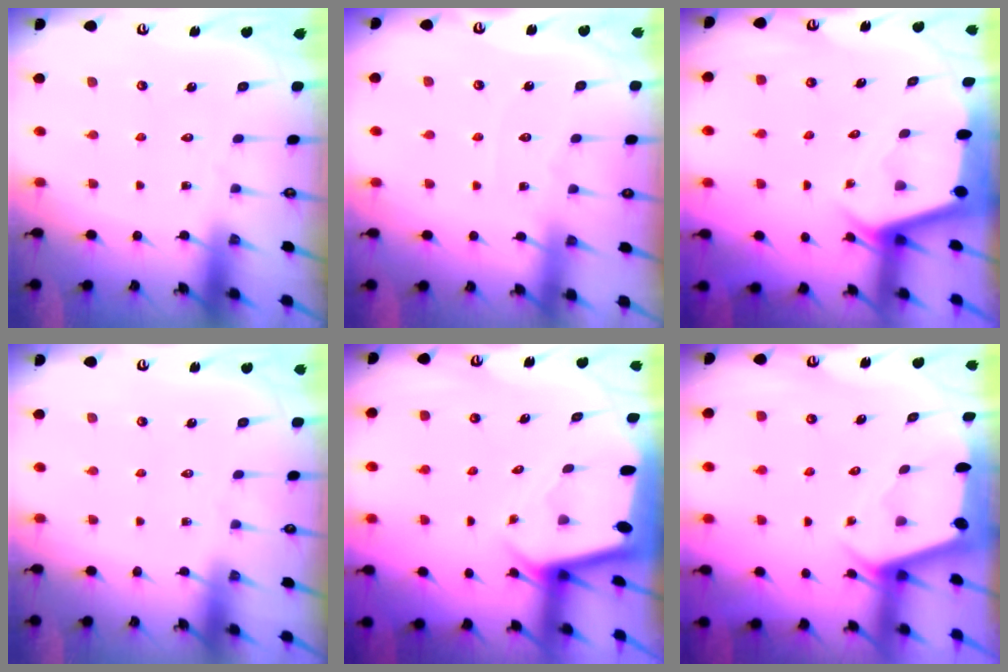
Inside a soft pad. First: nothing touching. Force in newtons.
{"total": 4.5, "press": 4.5, "slide": 0.5}
{"total": 2.8, "press": 2.8, "slide": 0.2}
{"total": 0.0}
{"total": 2.7, "press": 2.7, "slide": 0.2}
{"total": 2.3, "press": 2.3, "slide": 0.3}